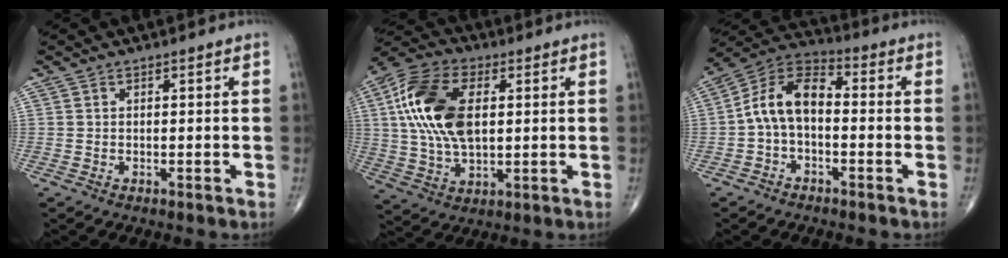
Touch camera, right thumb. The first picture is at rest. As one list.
[{"total": 17.2, "force": [3.1, 9.5, 14.0], "torque": [-0.280, 0.008, 0.053]}, {"total": 10.0, "force": [-1.0, 5.9, 8.0], "torque": [-0.143, 0.039, -0.033]}]